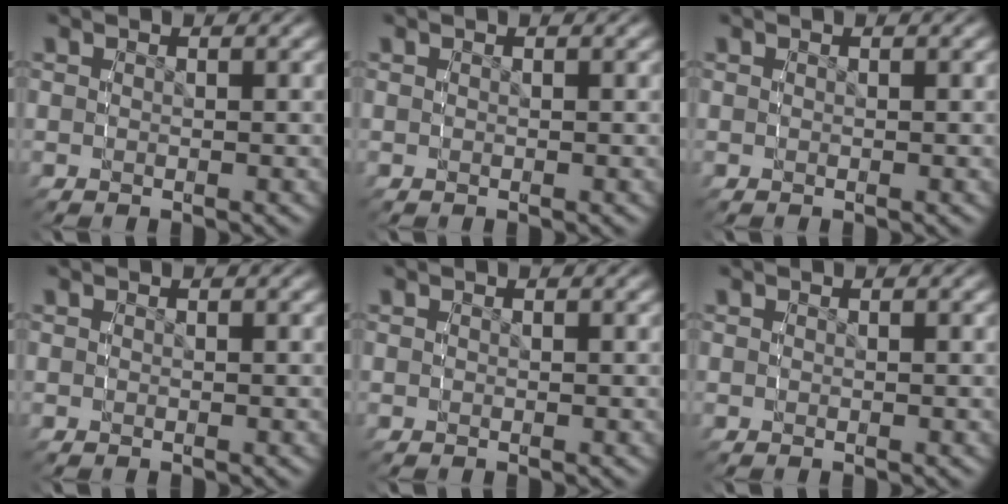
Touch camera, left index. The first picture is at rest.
{"total": 0.0}
{"total": 0.0}
{"total": 0.0}
{"total": 0.0}
{"total": 0.0}